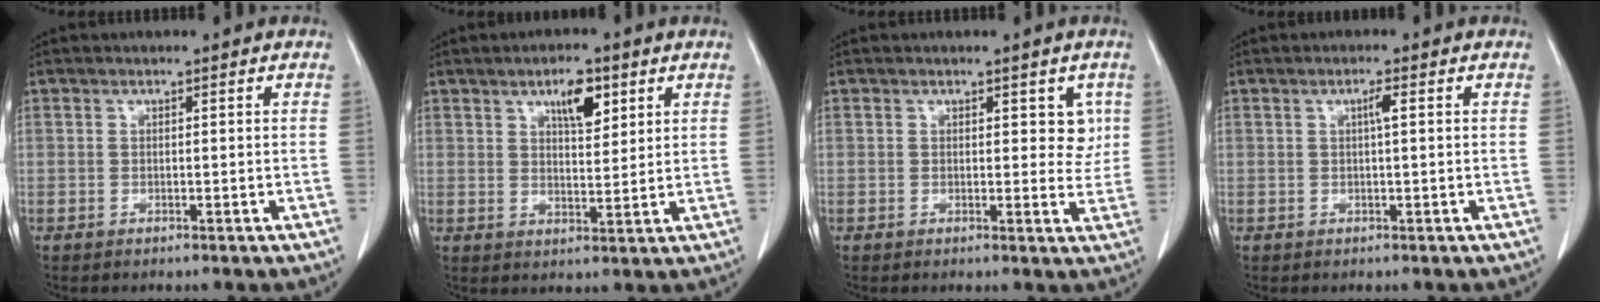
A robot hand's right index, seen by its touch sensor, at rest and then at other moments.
{"total": 5.8, "force": [3.1, 2.1, 4.4], "torque": [-0.074, 0.001, 0.051]}
{"total": 3.5, "force": [1.4, 2.1, 2.4], "torque": [-0.016, 0.000, 0.015]}
{"total": 1.5, "force": [0.3, 0.0, 1.5], "torque": [-0.028, 0.003, 0.005]}